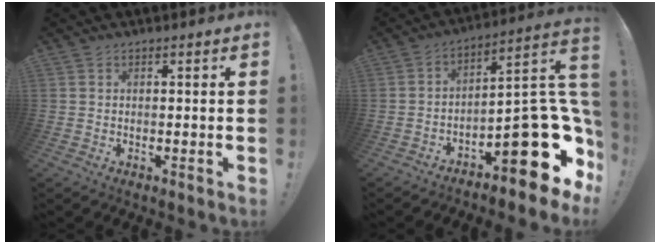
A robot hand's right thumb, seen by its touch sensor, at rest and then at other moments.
{"total": 19.4, "force": [-7.5, 7.2, 16.4], "torque": [-0.205, 0.030, -0.113]}